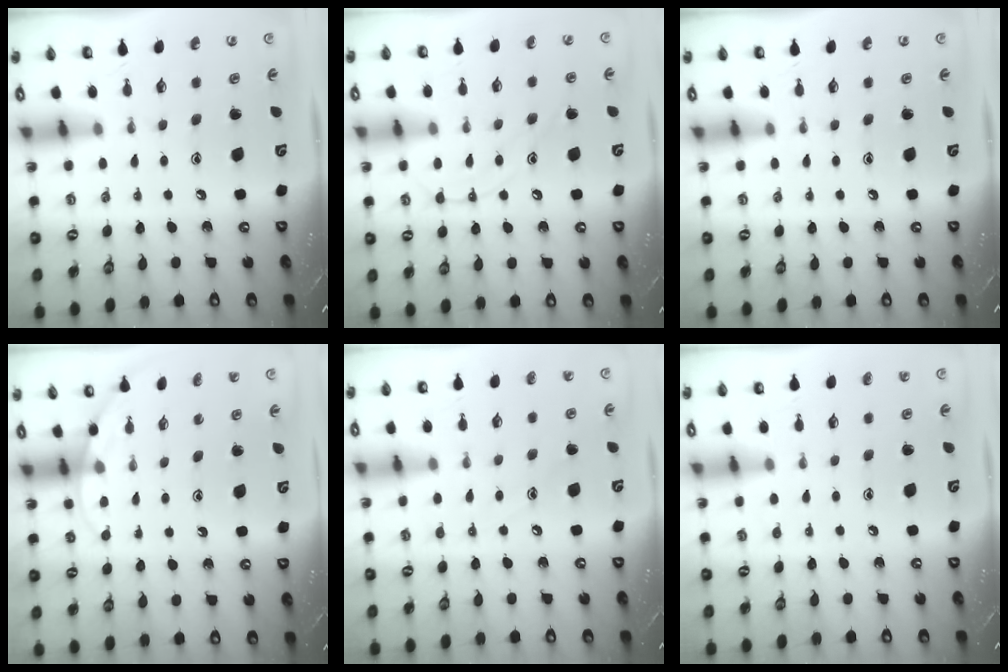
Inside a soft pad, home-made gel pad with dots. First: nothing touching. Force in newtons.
{"total": 8.8, "press": 8.8, "slide": 0.9}
{"total": 0.0}
{"total": 4.6, "press": 4.5, "slide": 0.4}
{"total": 6.8, "press": 6.7, "slide": 0.7}
{"total": 4.1, "press": 4.1, "slide": 0.5}